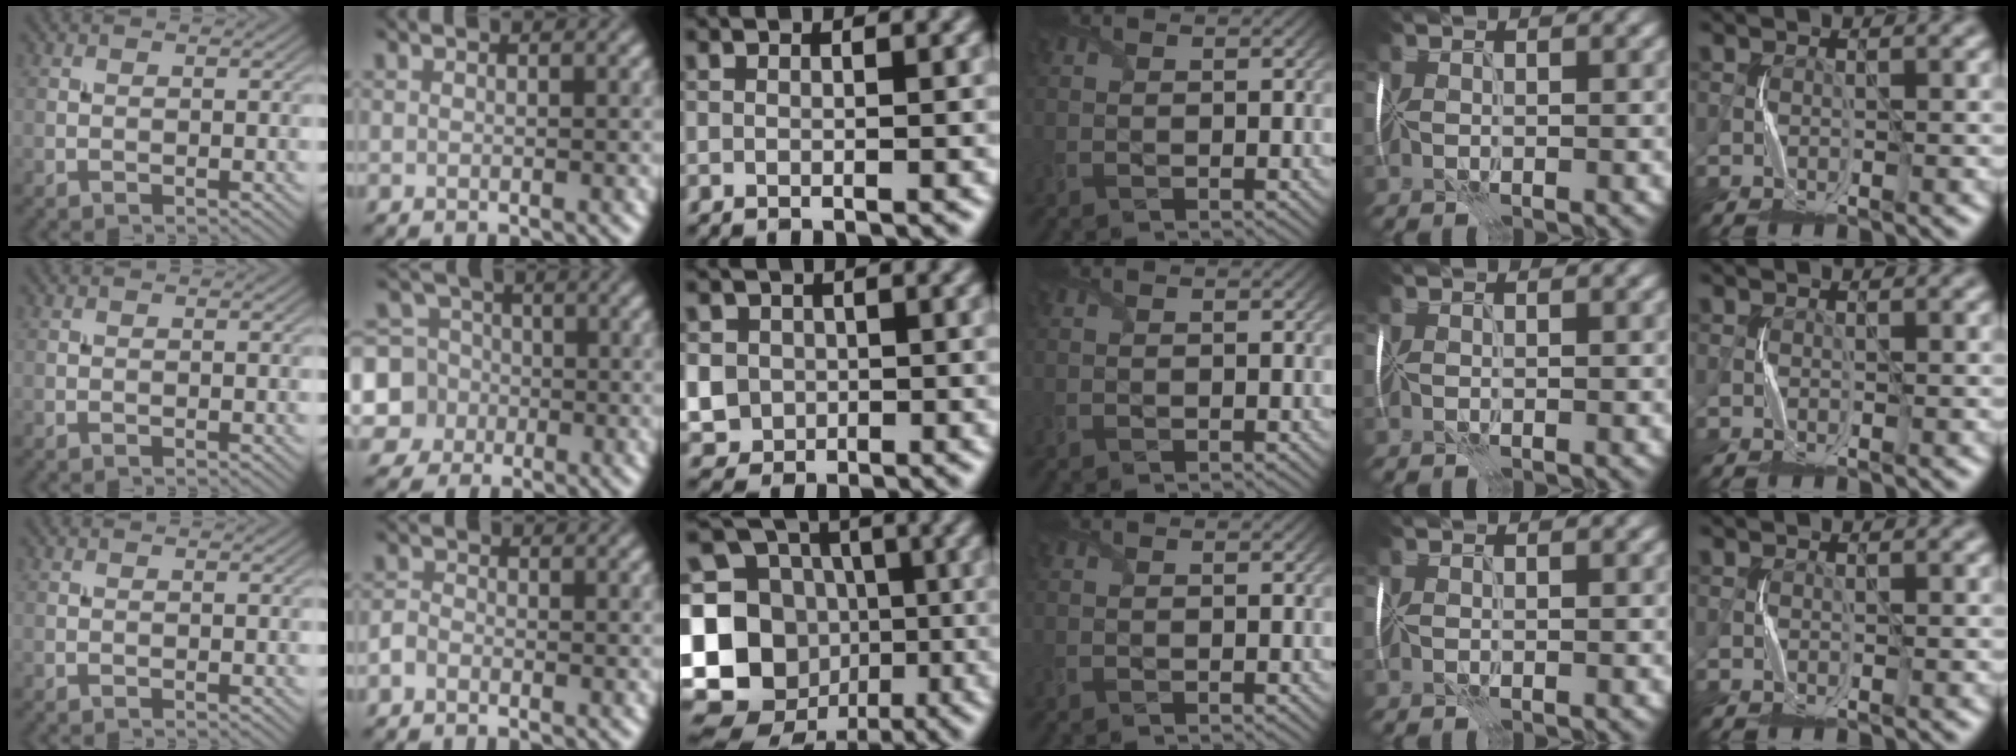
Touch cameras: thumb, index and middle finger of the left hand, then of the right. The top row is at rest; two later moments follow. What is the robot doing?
{"motion": "fold", "object": "shipping label"}